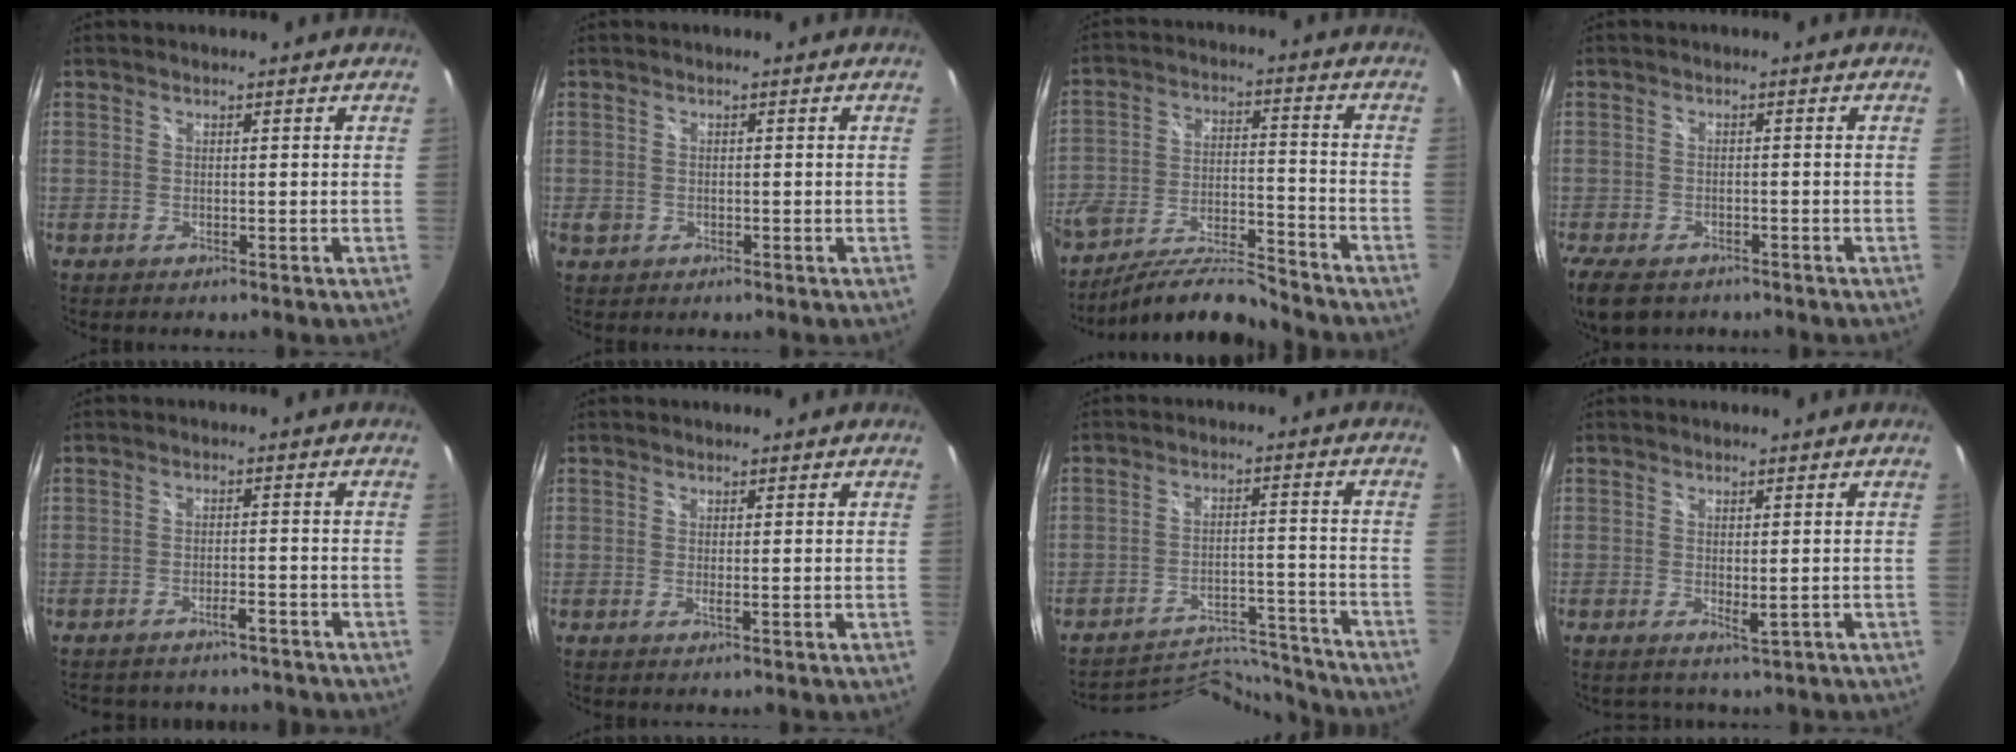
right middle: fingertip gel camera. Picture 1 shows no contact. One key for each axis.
{"total": 2.1, "fx": -0.6, "fy": 1.8, "fz": 0.8, "tx": -0.016, "ty": -0.001, "tz": -0.011}
{"total": 12.0, "fx": -10.7, "fy": 2.1, "fz": 5.1, "tx": -0.104, "ty": -0.011, "tz": -0.188}
{"total": 8.0, "fx": -5.6, "fy": 4.2, "fz": 3.9, "tx": -0.099, "ty": -0.026, "tz": -0.100}
{"total": 8.8, "fx": -7.7, "fy": 3.2, "fz": 2.9, "tx": -0.069, "ty": -0.003, "tz": -0.099}
{"total": 0.5, "fx": 0.1, "fy": -0.2, "fz": 0.5, "tx": -0.009, "ty": -0.001, "tz": 0.000}
{"total": 13.5, "fx": -13.5, "fy": 0.8, "fz": 0.9, "tx": -0.034, "ty": 0.018, "tz": -0.198}
{"total": 1.0, "fx": -0.4, "fy": 0.7, "fz": 0.7, "tx": -0.008, "ty": -0.003, "tz": -0.005}